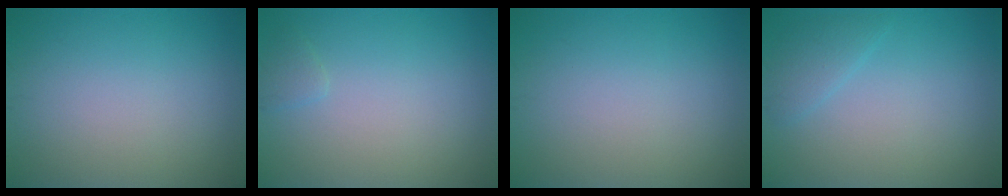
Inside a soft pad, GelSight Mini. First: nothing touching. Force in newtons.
{"total": 0.8, "press": 0.8, "slide": 0.0}
{"total": 0.0}
{"total": 1.5, "press": 1.5, "slide": 0.1}